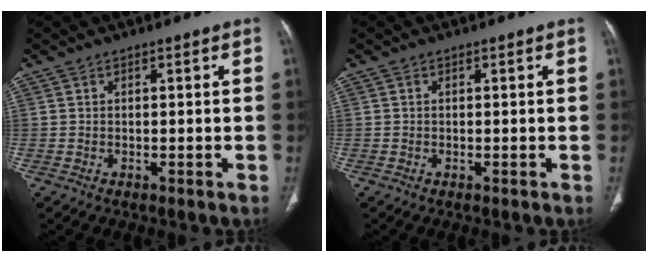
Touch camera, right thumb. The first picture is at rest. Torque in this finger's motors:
{"motor_torque": [-0.03, 0.02, 0.11, -0.11, -0.05]}